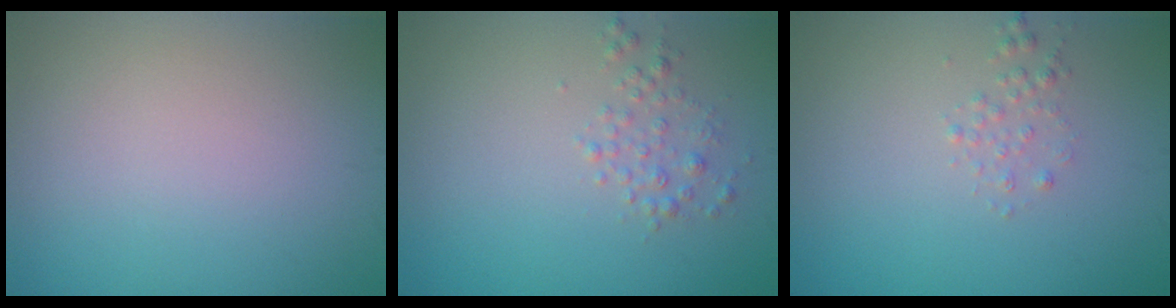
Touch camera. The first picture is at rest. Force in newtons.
{"total": 1.5, "press": 1.5, "slide": 0.0}
{"total": 0.9, "press": 0.9, "slide": 0.1}